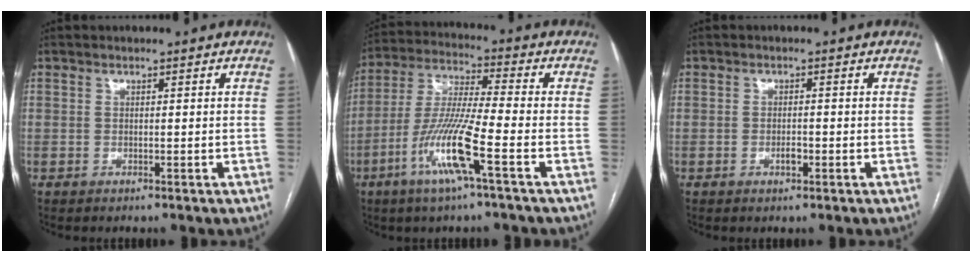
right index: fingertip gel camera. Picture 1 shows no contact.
{"total": 12.1, "force": [-5.1, -0.1, 11.0], "torque": [-0.226, -0.010, -0.103]}
{"total": 1.8, "force": [-0.7, 0.7, 1.4], "torque": [-0.026, 0.002, -0.010]}